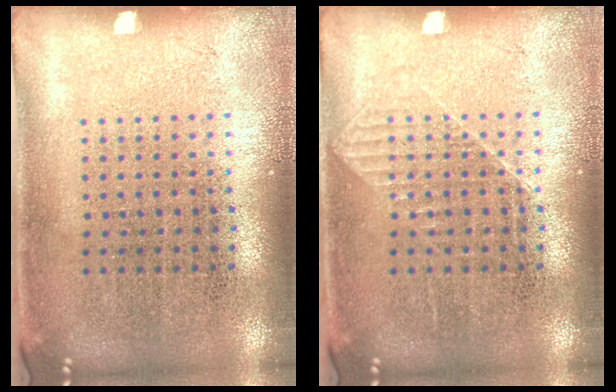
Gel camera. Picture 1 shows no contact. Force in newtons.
{"total": 1.0, "press": 1.0, "slide": 0.2}